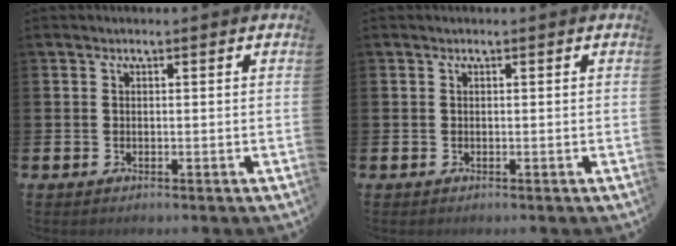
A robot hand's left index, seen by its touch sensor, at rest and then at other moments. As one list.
[{"total": 0.0}]